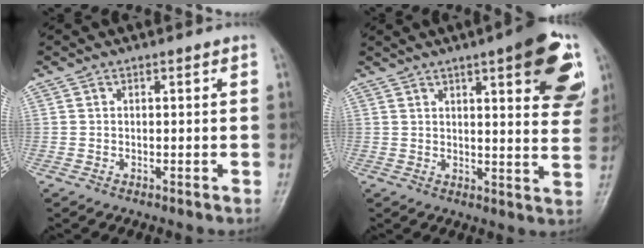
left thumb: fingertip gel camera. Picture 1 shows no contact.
{"total": 16.8, "force": [7.6, 4.2, 14.3], "torque": [-0.158, -0.027, 0.092]}